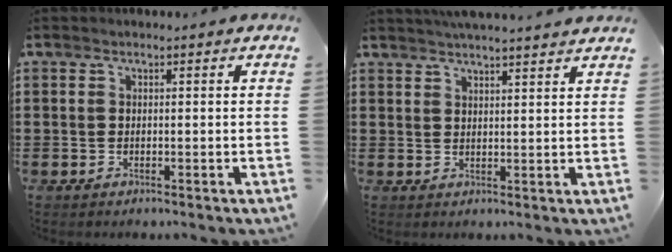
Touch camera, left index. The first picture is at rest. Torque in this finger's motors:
{"motor_torque": [1.08, -1.05, 0.19, 0.05]}